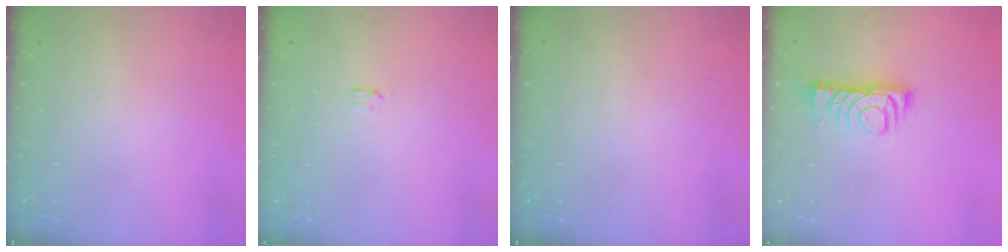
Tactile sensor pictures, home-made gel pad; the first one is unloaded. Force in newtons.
{"total": 2.4, "press": 2.3, "slide": 0.4}
{"total": 0.0}
{"total": 8.1, "press": 8.1, "slide": 0.4}